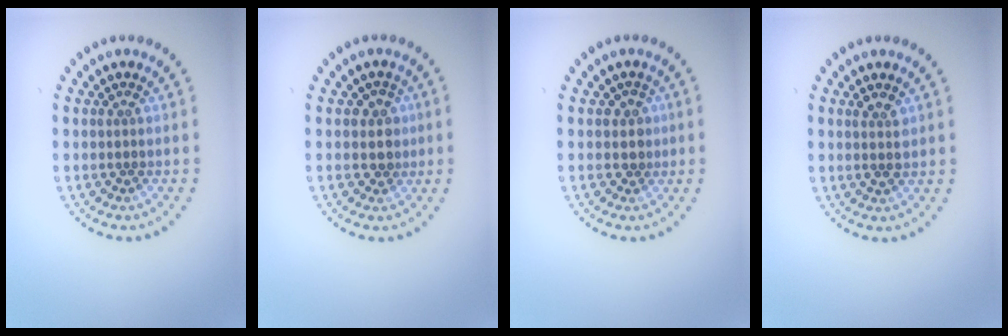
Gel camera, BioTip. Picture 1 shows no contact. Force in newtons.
{"total": 1.9, "press": 1.6, "slide": 1.1}
{"total": 1.0, "press": 0.7, "slide": 0.6}
{"total": 1.4, "press": 1.4, "slide": 0.3}